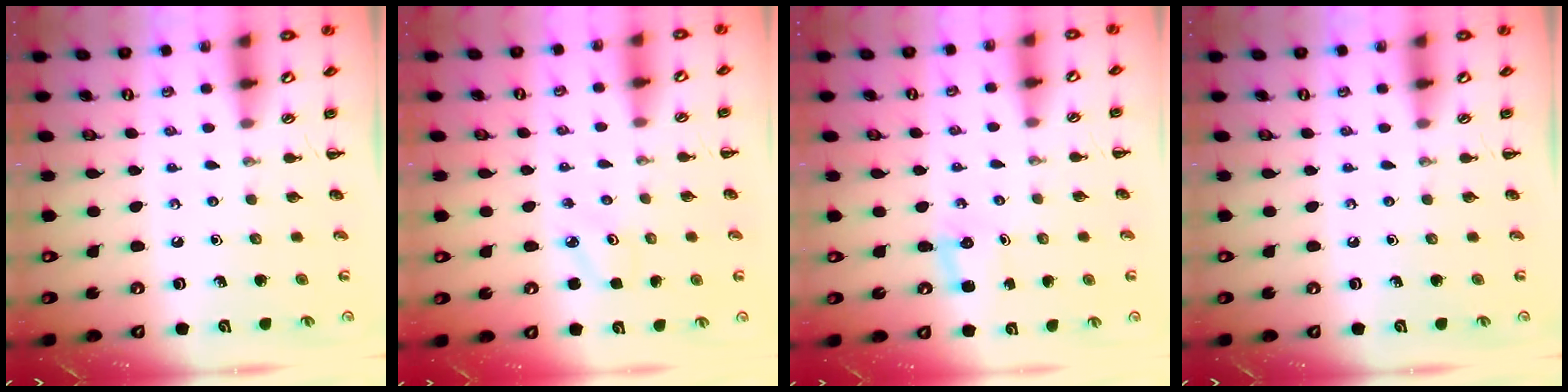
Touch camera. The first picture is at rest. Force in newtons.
{"total": 2.7, "press": 2.6, "slide": 0.8}
{"total": 1.8, "press": 1.7, "slide": 0.5}
{"total": 0.0}